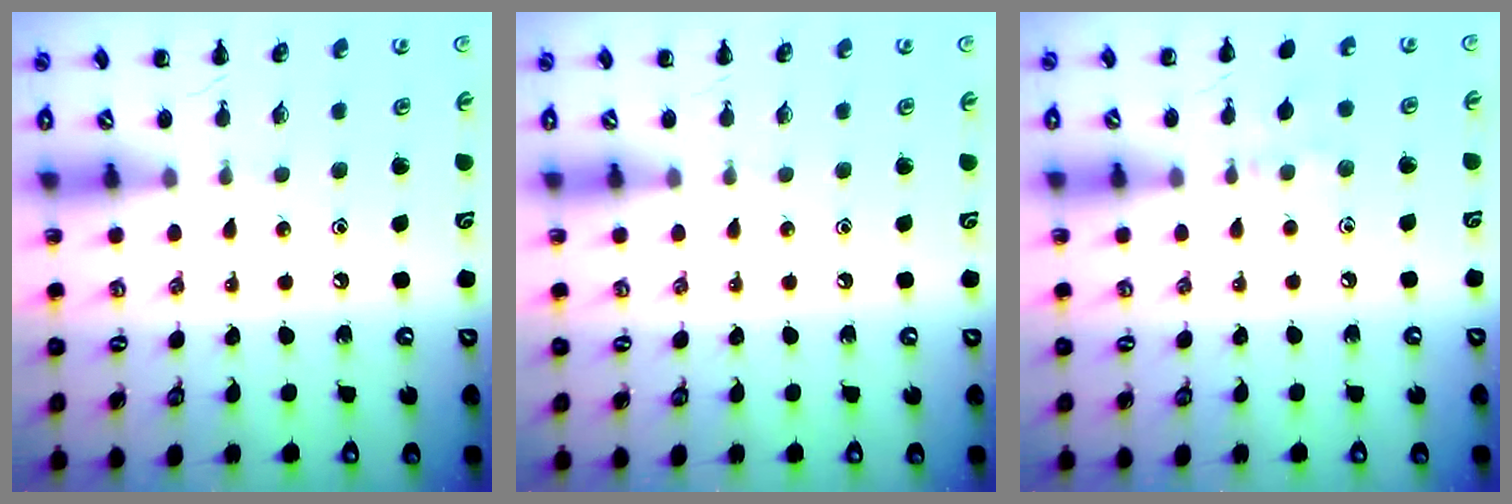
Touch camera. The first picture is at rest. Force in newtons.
{"total": 0.0}
{"total": 5.2, "press": 5.0, "slide": 1.3}